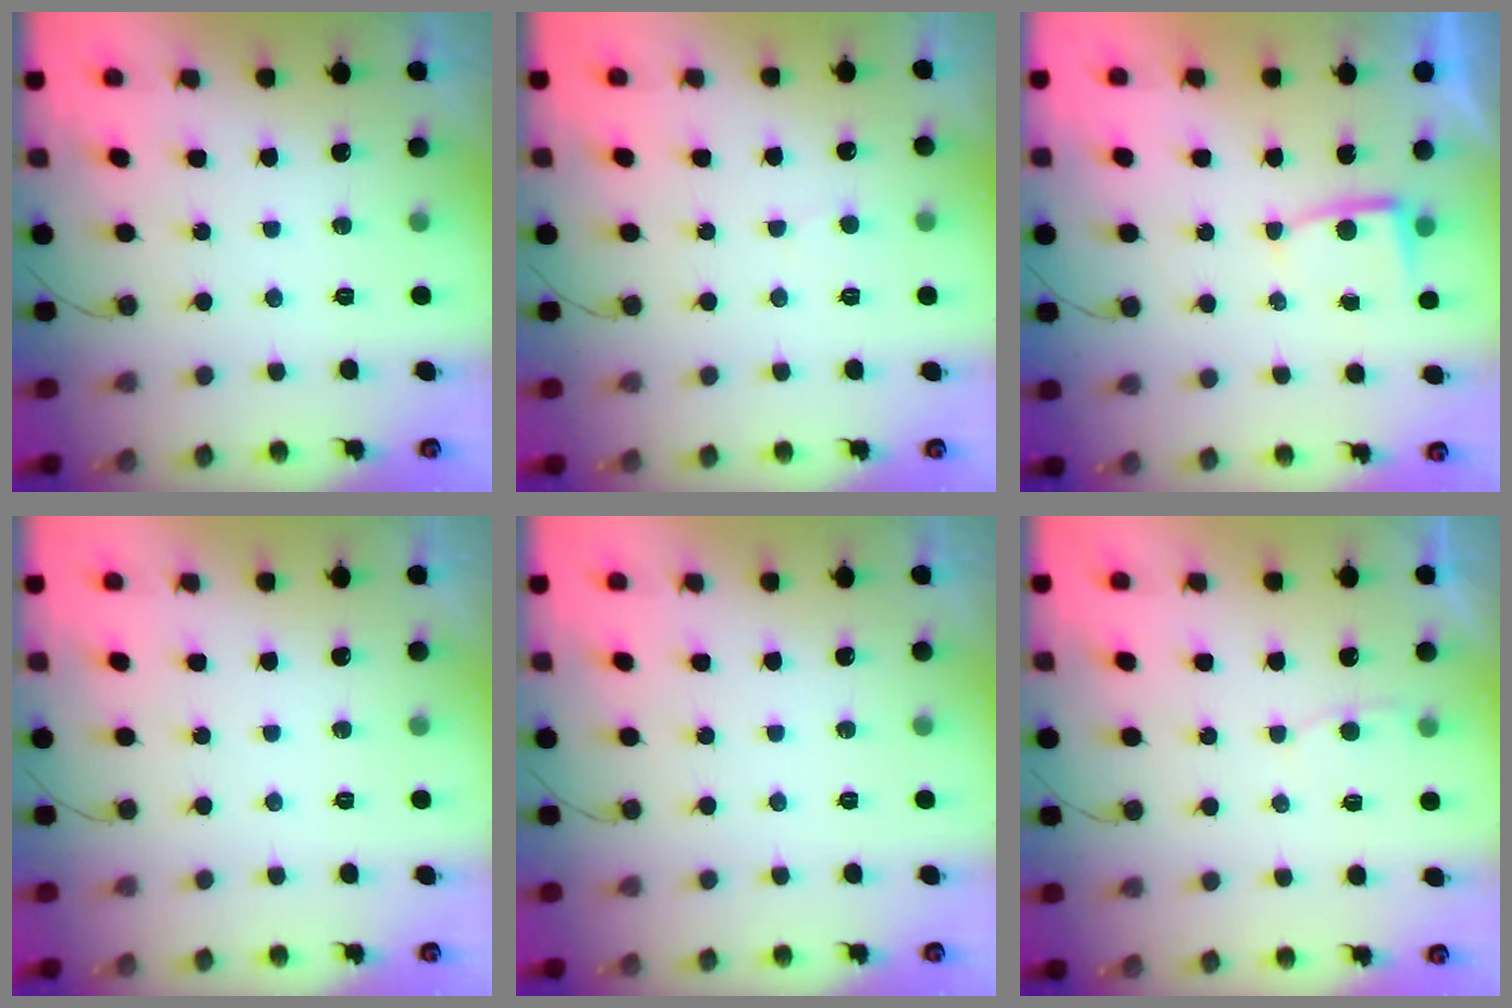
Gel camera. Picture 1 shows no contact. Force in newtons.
{"total": 3.8, "press": 3.8, "slide": 0.4}
{"total": 2.2, "press": 2.2, "slide": 0.3}
{"total": 0.0}
{"total": 0.0}
{"total": 3.2, "press": 3.2, "slide": 0.4}